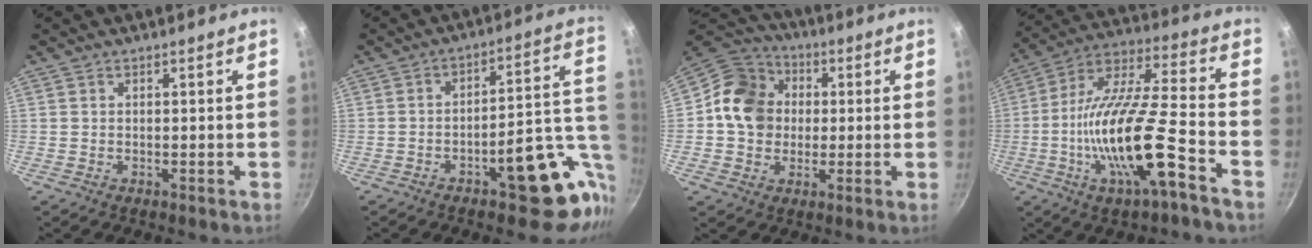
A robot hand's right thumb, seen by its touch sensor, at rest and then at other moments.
{"total": 17.1, "force": [-5.3, 7.1, 14.6], "torque": [-0.135, 0.040, -0.066]}
{"total": 13.1, "force": [1.2, 11.3, 6.4], "torque": [-0.084, 0.020, 0.002]}
{"total": 20.3, "force": [-7.3, 5.1, 18.3], "torque": [-0.327, 0.035, -0.141]}